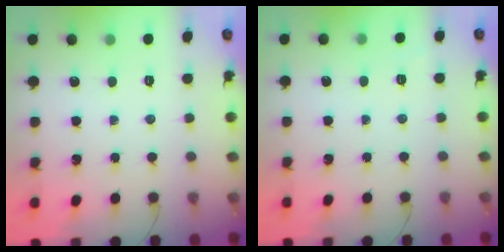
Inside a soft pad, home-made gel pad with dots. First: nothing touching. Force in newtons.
{"total": 5.5, "press": 5.3, "slide": 1.5}